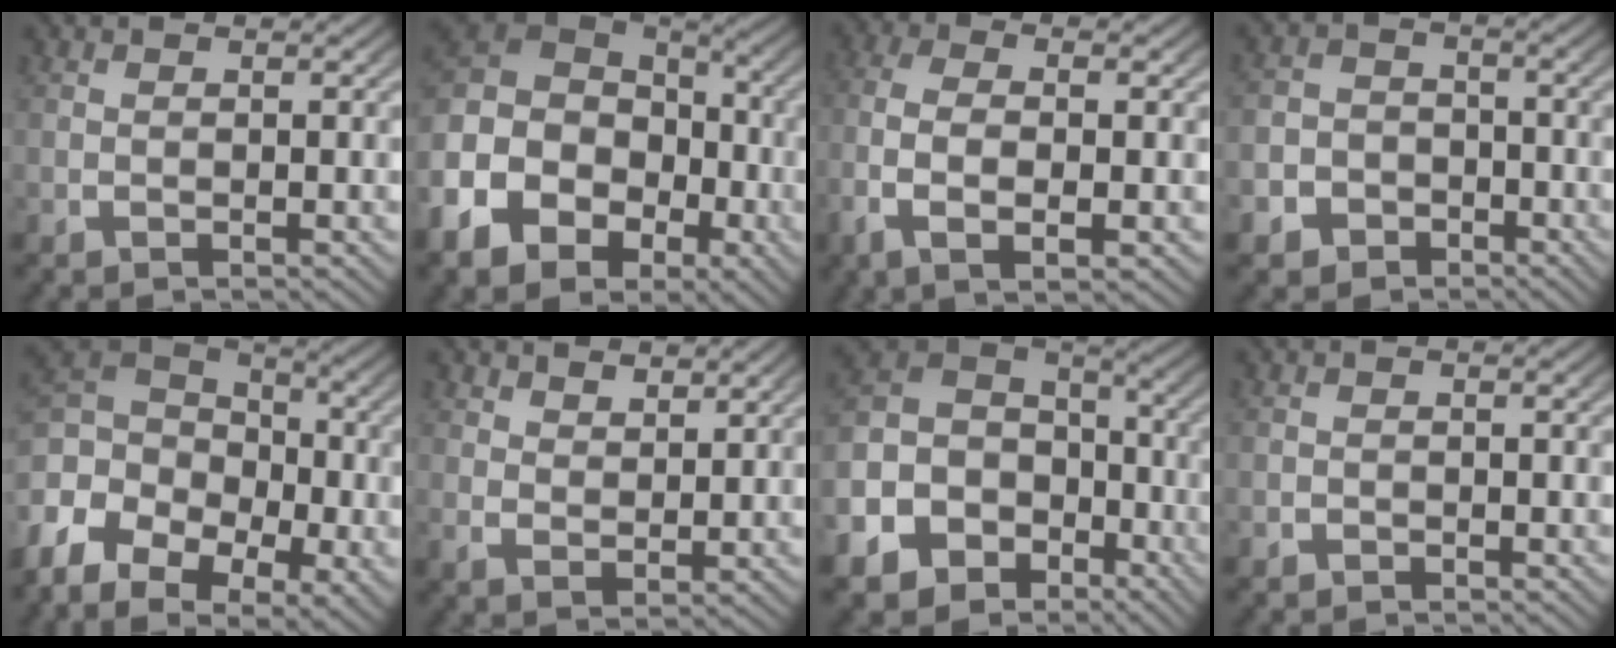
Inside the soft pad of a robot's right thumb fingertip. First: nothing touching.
{"total": 12.7, "force": [-0.3, 10.0, 7.8], "torque": [-0.180, -0.026, 0.010]}
{"total": 6.4, "force": [-0.7, 3.3, 5.4], "torque": [-0.130, -0.015, -0.005]}
{"total": 6.6, "force": [-3.2, 5.7, 1.2], "torque": [-0.015, -0.025, -0.052]}
{"total": 10.5, "force": [0.1, 7.4, 7.4], "torque": [-0.142, -0.010, 0.004]}
{"total": 2.6, "force": [2.2, 0.9, 0.9], "torque": [-0.016, -0.007, 0.050]}
{"total": 13.8, "force": [-2.8, 11.5, 7.1], "torque": [-0.162, -0.041, -0.034]}
{"total": 0.6, "force": [-0.6, 0.3, 0.0], "torque": [-0.001, -0.004, -0.010]}